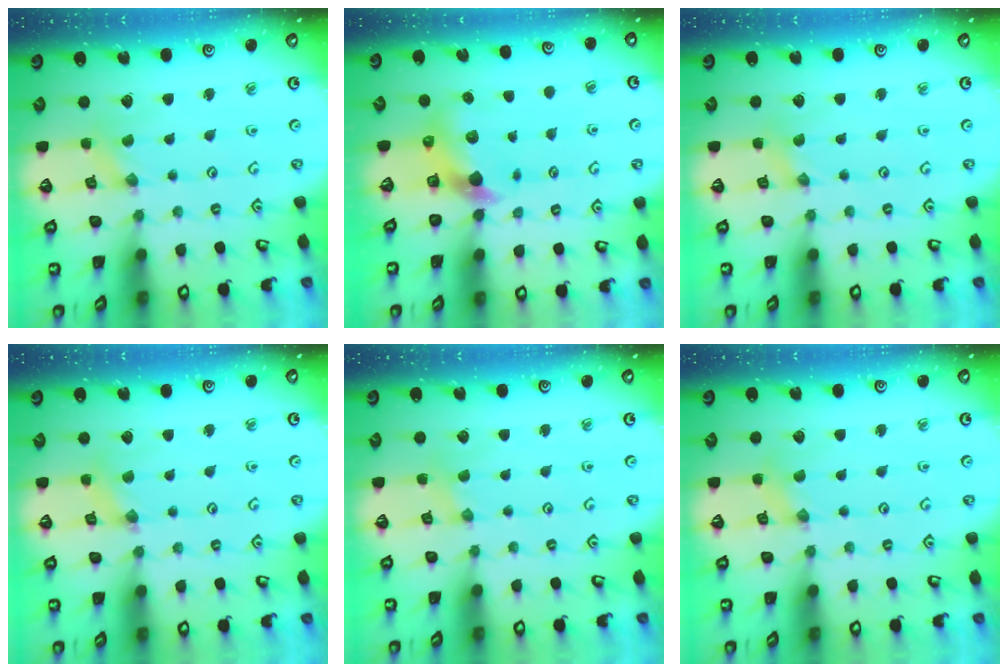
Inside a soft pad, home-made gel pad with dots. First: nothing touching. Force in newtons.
{"total": 5.5, "press": 5.4, "slide": 0.7}
{"total": 0.0}
{"total": 1.6, "press": 1.6, "slide": 0.4}
{"total": 0.8, "press": 0.8, "slide": 0.2}
{"total": 1.3, "press": 1.2, "slide": 0.3}